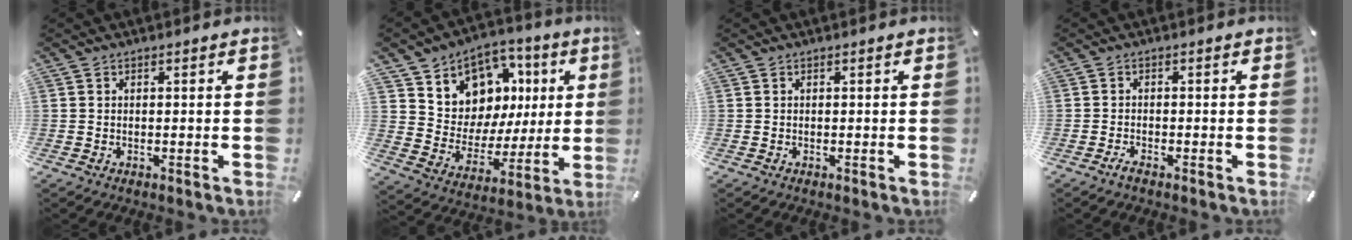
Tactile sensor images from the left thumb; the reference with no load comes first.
{"total": 10.5, "force": [4.6, 9.3, 1.5], "torque": [-0.030, -0.055, 0.093]}
{"total": 0.0}
{"total": 1.4, "force": [-1.2, 0.3, 0.7], "torque": [-0.015, 0.002, -0.023]}